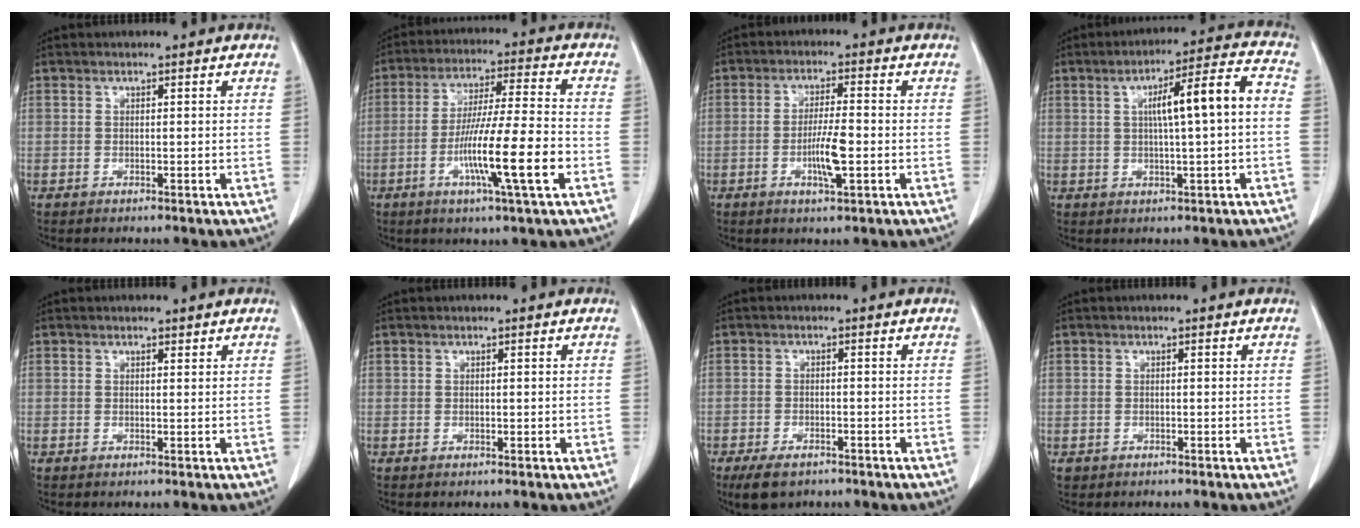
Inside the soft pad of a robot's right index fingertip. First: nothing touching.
{"total": 13.1, "force": [-4.2, -0.3, 12.4], "torque": [-0.219, -0.008, -0.077]}
{"total": 5.7, "force": [-1.4, 0.7, 5.5], "torque": [-0.102, -0.003, -0.023]}
{"total": 10.0, "force": [0.9, 0.7, 9.9], "torque": [-0.148, 0.027, 0.015]}
{"total": 0.7, "force": [0.6, 0.2, 0.2], "torque": [-0.004, -0.002, 0.011]}
{"total": 0.0}
{"total": 4.7, "force": [-3.4, 2.3, 2.4], "torque": [-0.041, -0.006, -0.050]}
{"total": 1.0, "force": [-0.2, 0.9, -0.1], "torque": [0.008, 0.007, -0.003]}